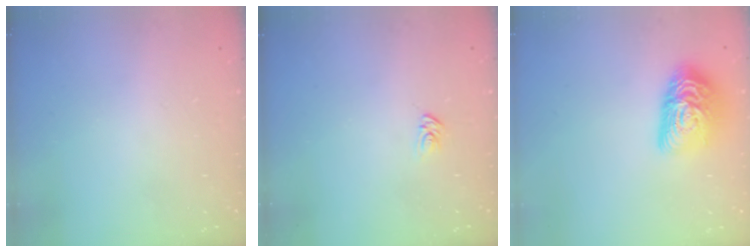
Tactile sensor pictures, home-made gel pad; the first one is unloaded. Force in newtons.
{"total": 2.5, "press": 2.5, "slide": 0.1}
{"total": 15.0, "press": 14.9, "slide": 1.0}